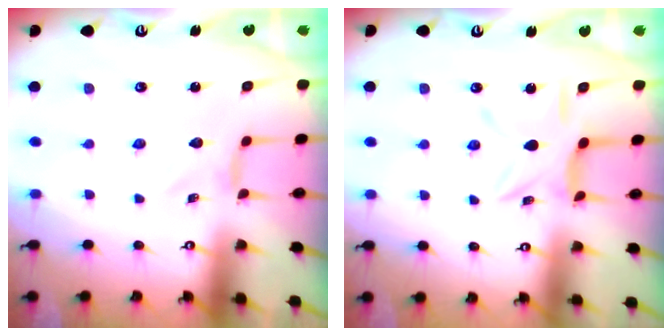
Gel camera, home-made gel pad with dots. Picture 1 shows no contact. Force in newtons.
{"total": 9.4, "press": 9.3, "slide": 0.6}